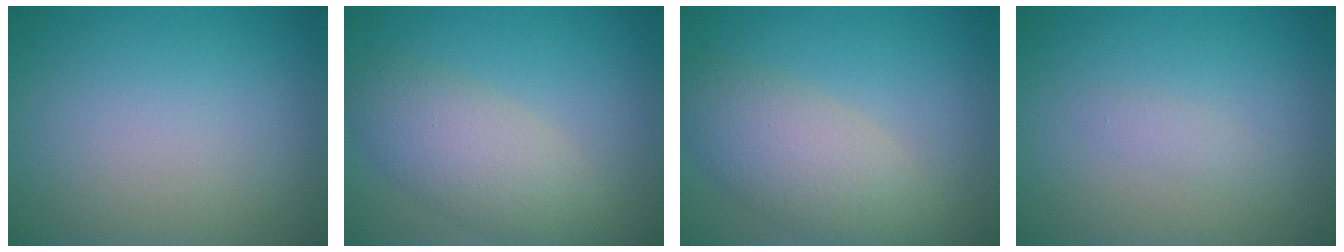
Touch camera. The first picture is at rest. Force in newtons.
{"total": 5.0, "press": 5.0, "slide": 0.3}
{"total": 5.5, "press": 5.4, "slide": 0.5}
{"total": 0.7, "press": 0.7, "slide": 0.0}